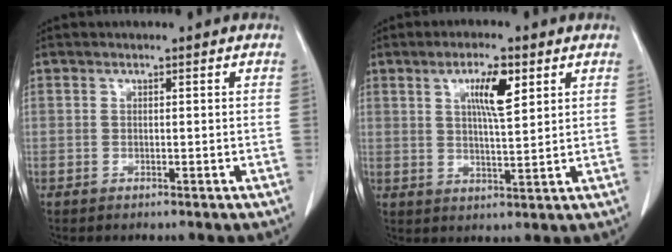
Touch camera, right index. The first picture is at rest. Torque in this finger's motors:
{"motor_torque": [0.55, 0.52, 0.17, 0.07]}